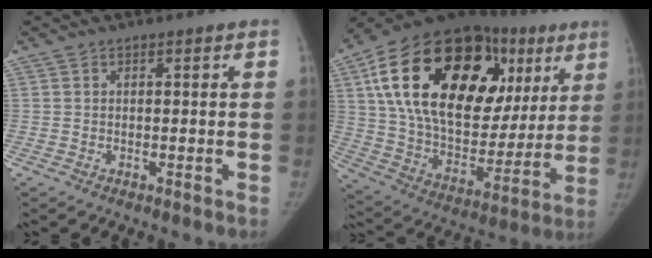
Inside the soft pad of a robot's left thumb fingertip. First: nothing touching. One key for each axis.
{"total": 37.4, "fx": 13.4, "fy": 21.2, "fz": 27.8, "tx": -0.435, "ty": 0.039, "tz": 0.226}